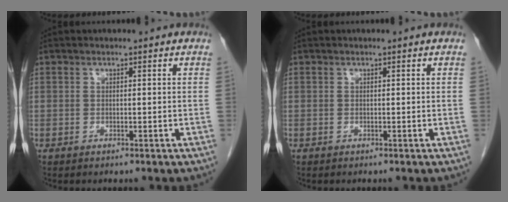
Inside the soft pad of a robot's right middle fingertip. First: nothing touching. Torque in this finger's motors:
{"motor_torque": [-0.18, 0.02, -0.02, -0.01]}